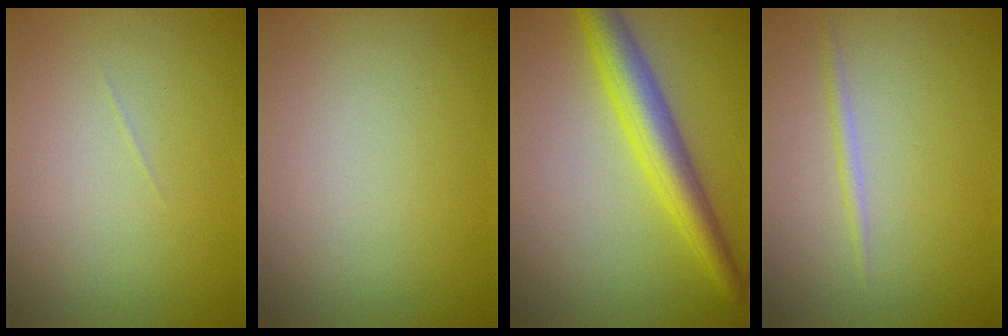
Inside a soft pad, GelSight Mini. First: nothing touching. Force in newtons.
{"total": 0.0}
{"total": 4.8, "press": 4.8, "slide": 0.1}
{"total": 0.8, "press": 0.8, "slide": 0.0}